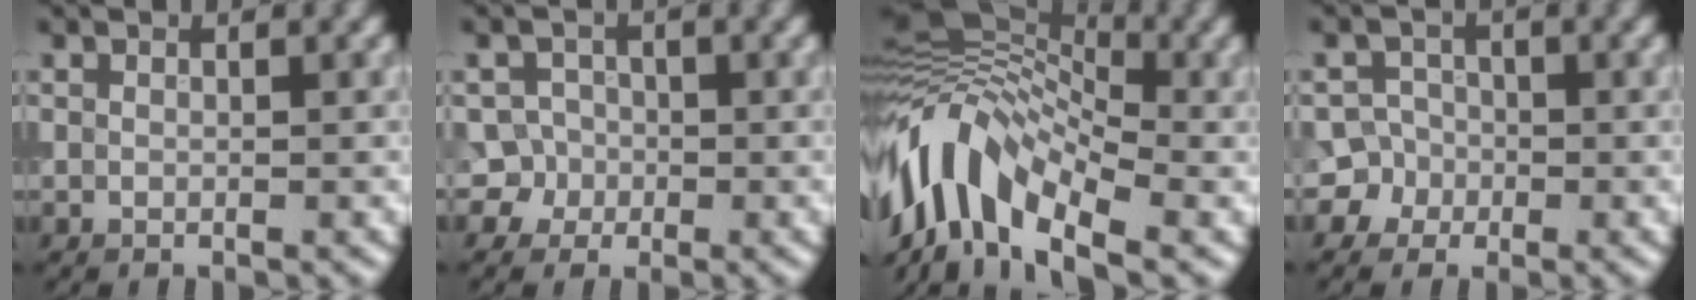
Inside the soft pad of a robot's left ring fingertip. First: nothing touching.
{"total": 3.5, "force": [-1.3, 3.2, 0.4], "torque": [0.026, 0.007, -0.033]}
{"total": 11.0, "force": [-3.3, 6.3, 8.4], "torque": [-0.161, 0.017, -0.080]}
{"total": 4.1, "force": [-1.7, 3.7, 0.2], "torque": [0.032, 0.003, -0.043]}